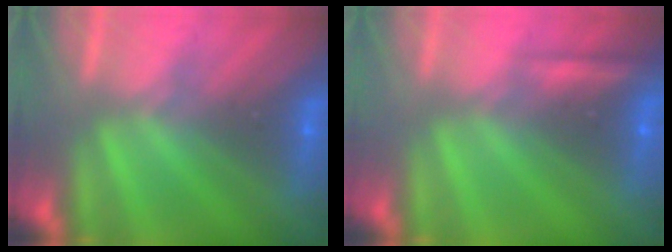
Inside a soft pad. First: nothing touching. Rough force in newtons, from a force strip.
{"total": 2.3}